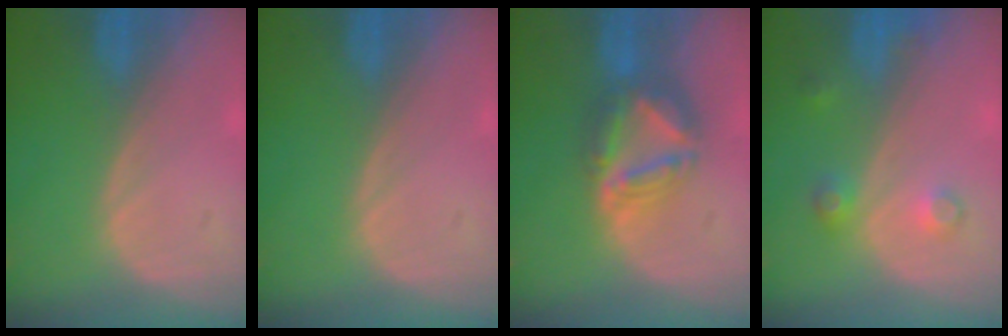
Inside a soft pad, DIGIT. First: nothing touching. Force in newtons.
{"total": 0.0}
{"total": 7.7, "press": 6.7, "slide": 3.9}
{"total": 3.5, "press": 3.3, "slide": 1.3}